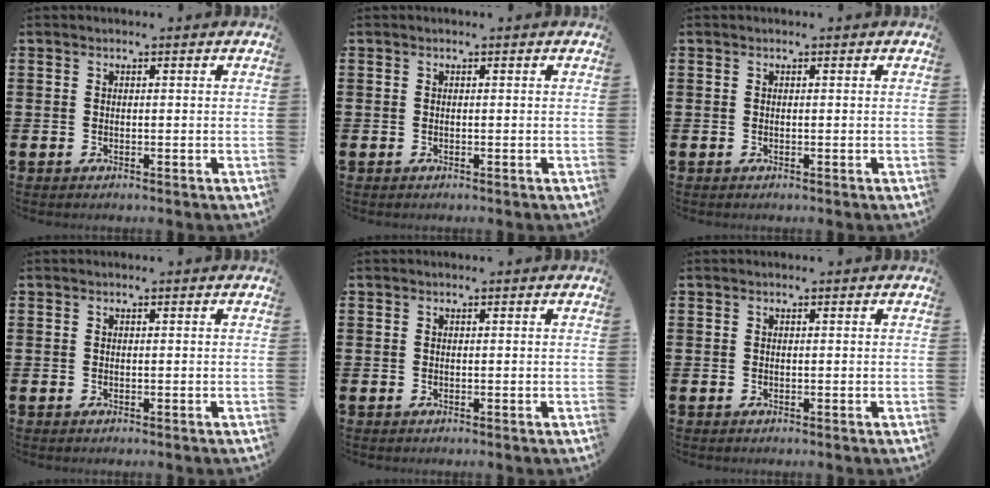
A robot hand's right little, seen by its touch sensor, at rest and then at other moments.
{"total": 0.0}
{"total": 0.0}
{"total": 0.0}
{"total": 0.0}
{"total": 0.0}